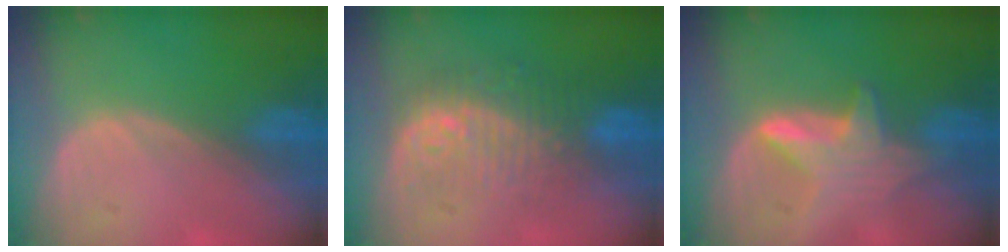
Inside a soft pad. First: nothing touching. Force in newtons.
{"total": 9.5, "press": 9.4, "slide": 1.0}
{"total": 5.6, "press": 5.6, "slide": 0.4}